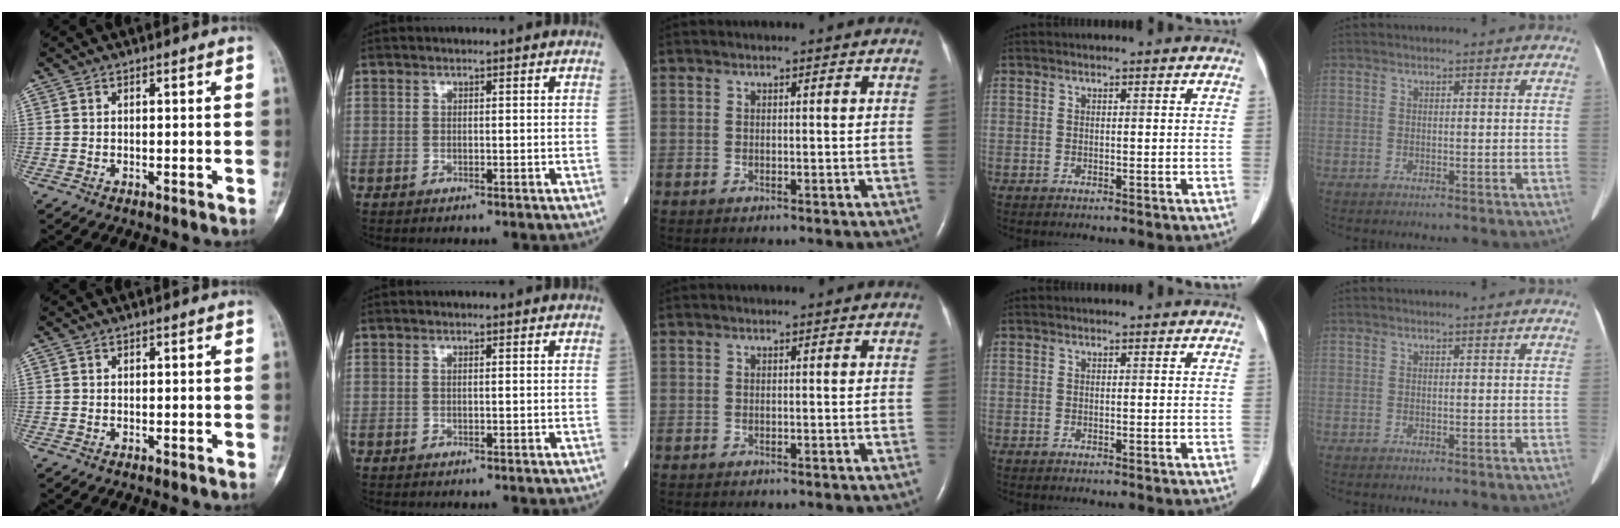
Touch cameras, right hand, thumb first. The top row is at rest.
{}